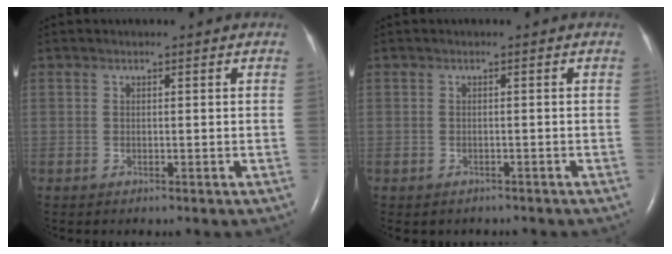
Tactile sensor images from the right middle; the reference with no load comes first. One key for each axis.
{"total": 1.8, "fx": -1.6, "fy": 0.9, "fz": 0.3, "tx": -0.012, "ty": -0.001, "tz": -0.018}